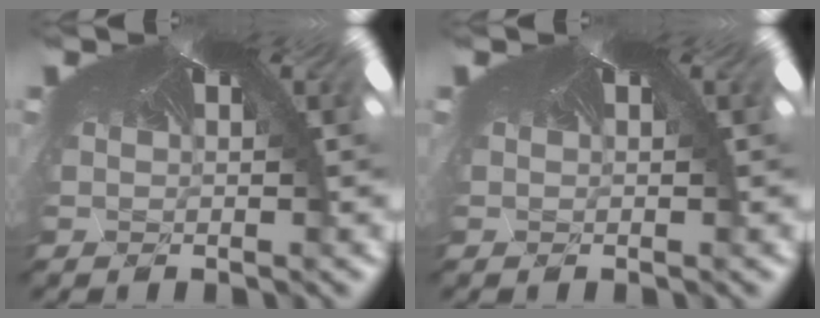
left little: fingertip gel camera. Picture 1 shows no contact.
{"total": 0.0}